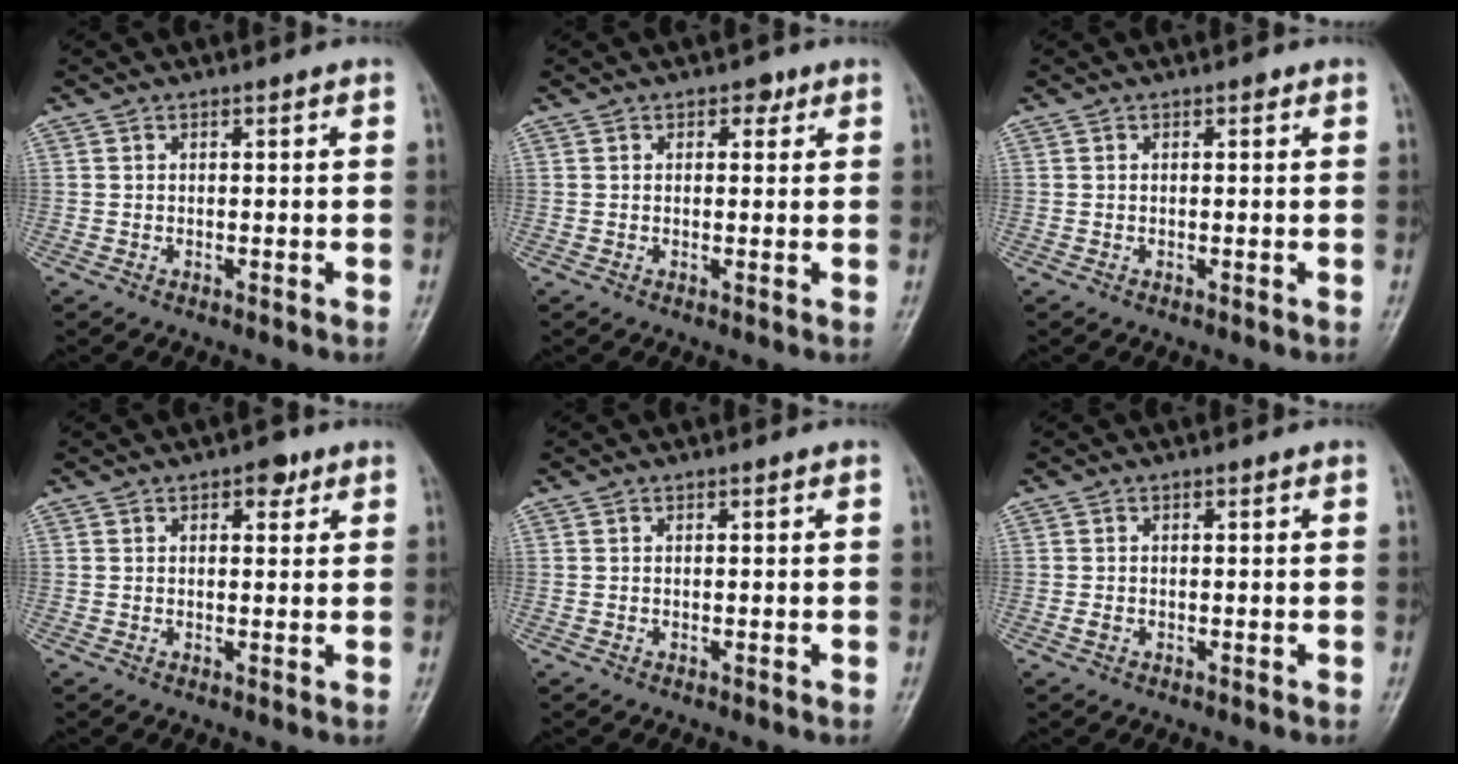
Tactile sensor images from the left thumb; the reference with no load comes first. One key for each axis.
{"total": 2.1, "fx": 1.1, "fy": 1.5, "fz": 1.1, "tx": 0.002, "ty": -0.001, "tz": 0.010}
{"total": 0.6, "fx": 0.3, "fy": 0.4, "fz": 0.4, "tx": -0.001, "ty": 0.000, "tz": 0.001}
{"total": 3.2, "fx": 1.8, "fy": 1.8, "fz": 2.0, "tx": -0.011, "ty": -0.004, "tz": 0.021}
{"total": 0.0}
{"total": 0.9, "fx": -0.2, "fy": 0.7, "fz": 0.5, "tx": -0.009, "ty": -0.001, "tz": -0.004}